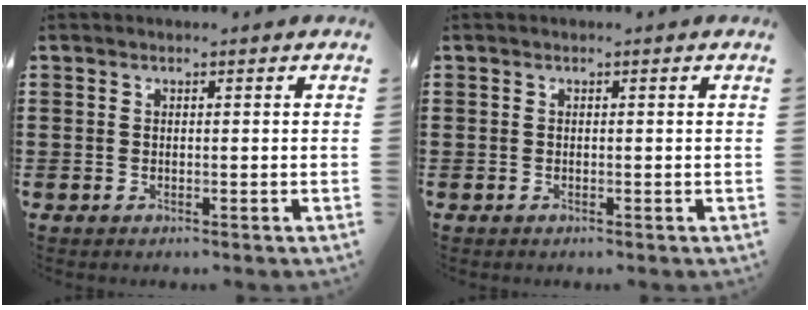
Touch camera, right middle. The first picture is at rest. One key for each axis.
{"total": 0.0}